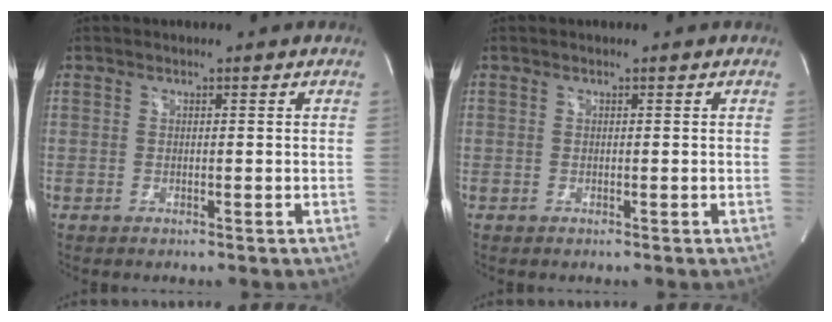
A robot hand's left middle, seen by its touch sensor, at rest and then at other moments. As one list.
[{"total": 0.0}]